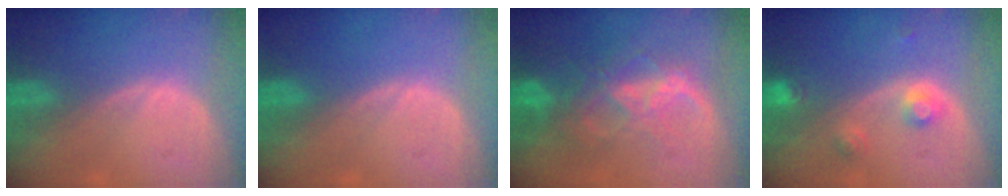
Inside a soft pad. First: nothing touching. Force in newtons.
{"total": 0.0}
{"total": 8.7, "press": 7.5, "slide": 4.3}
{"total": 3.3, "press": 3.2, "slide": 1.0}